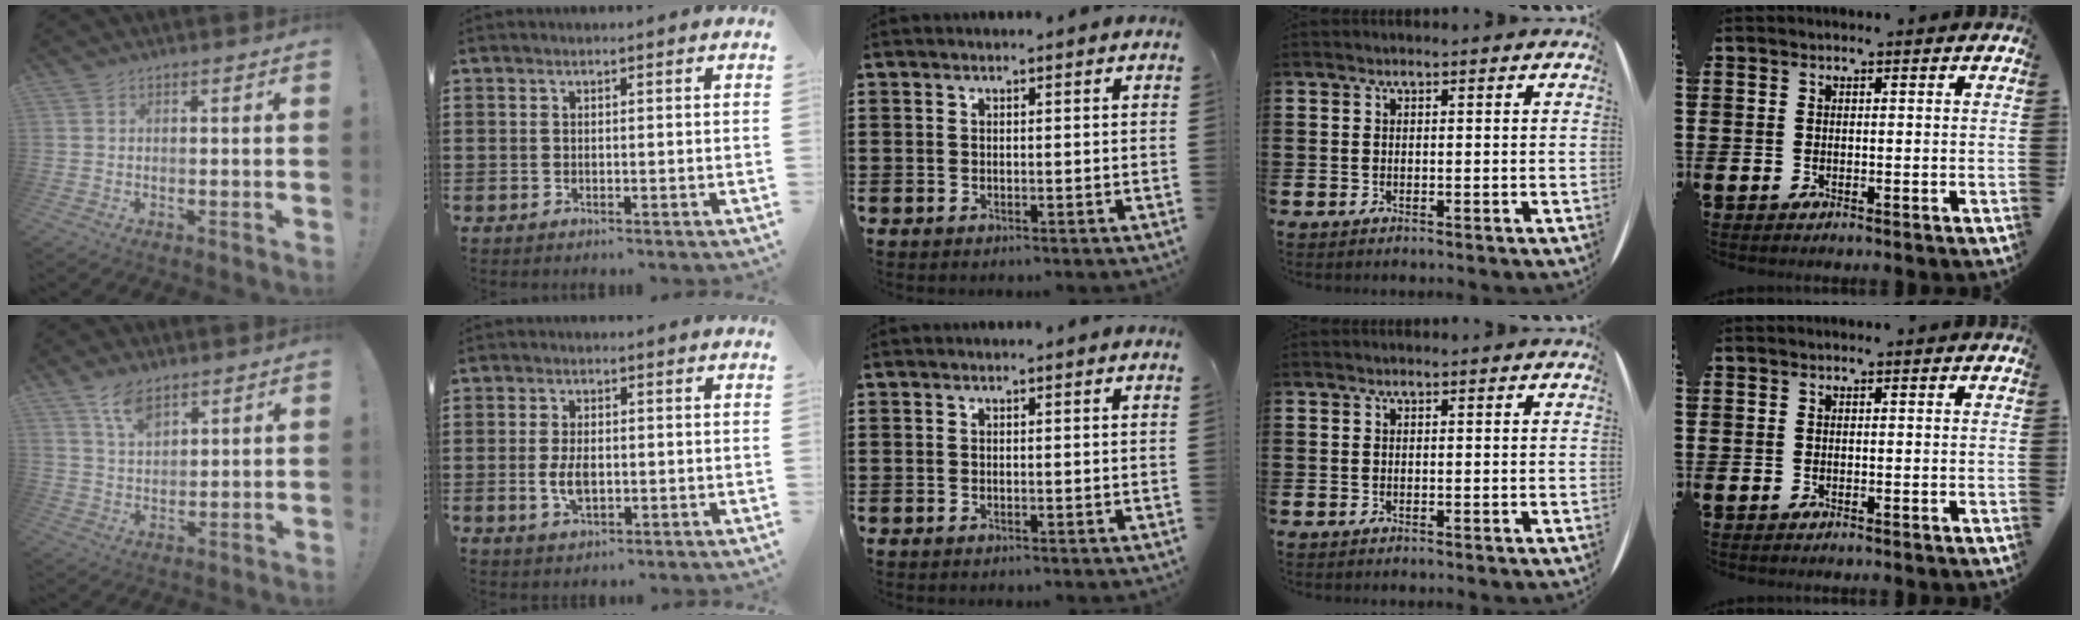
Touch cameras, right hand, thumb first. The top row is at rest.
{"thumb": {"total": 7.2, "force": [5.2, 3.1, 3.9], "torque": [-0.073, -0.026, 0.095]}, "index": {"total": 4.4, "force": [-0.6, 2.3, 3.7], "torque": [-0.080, -0.001, -0.013]}}